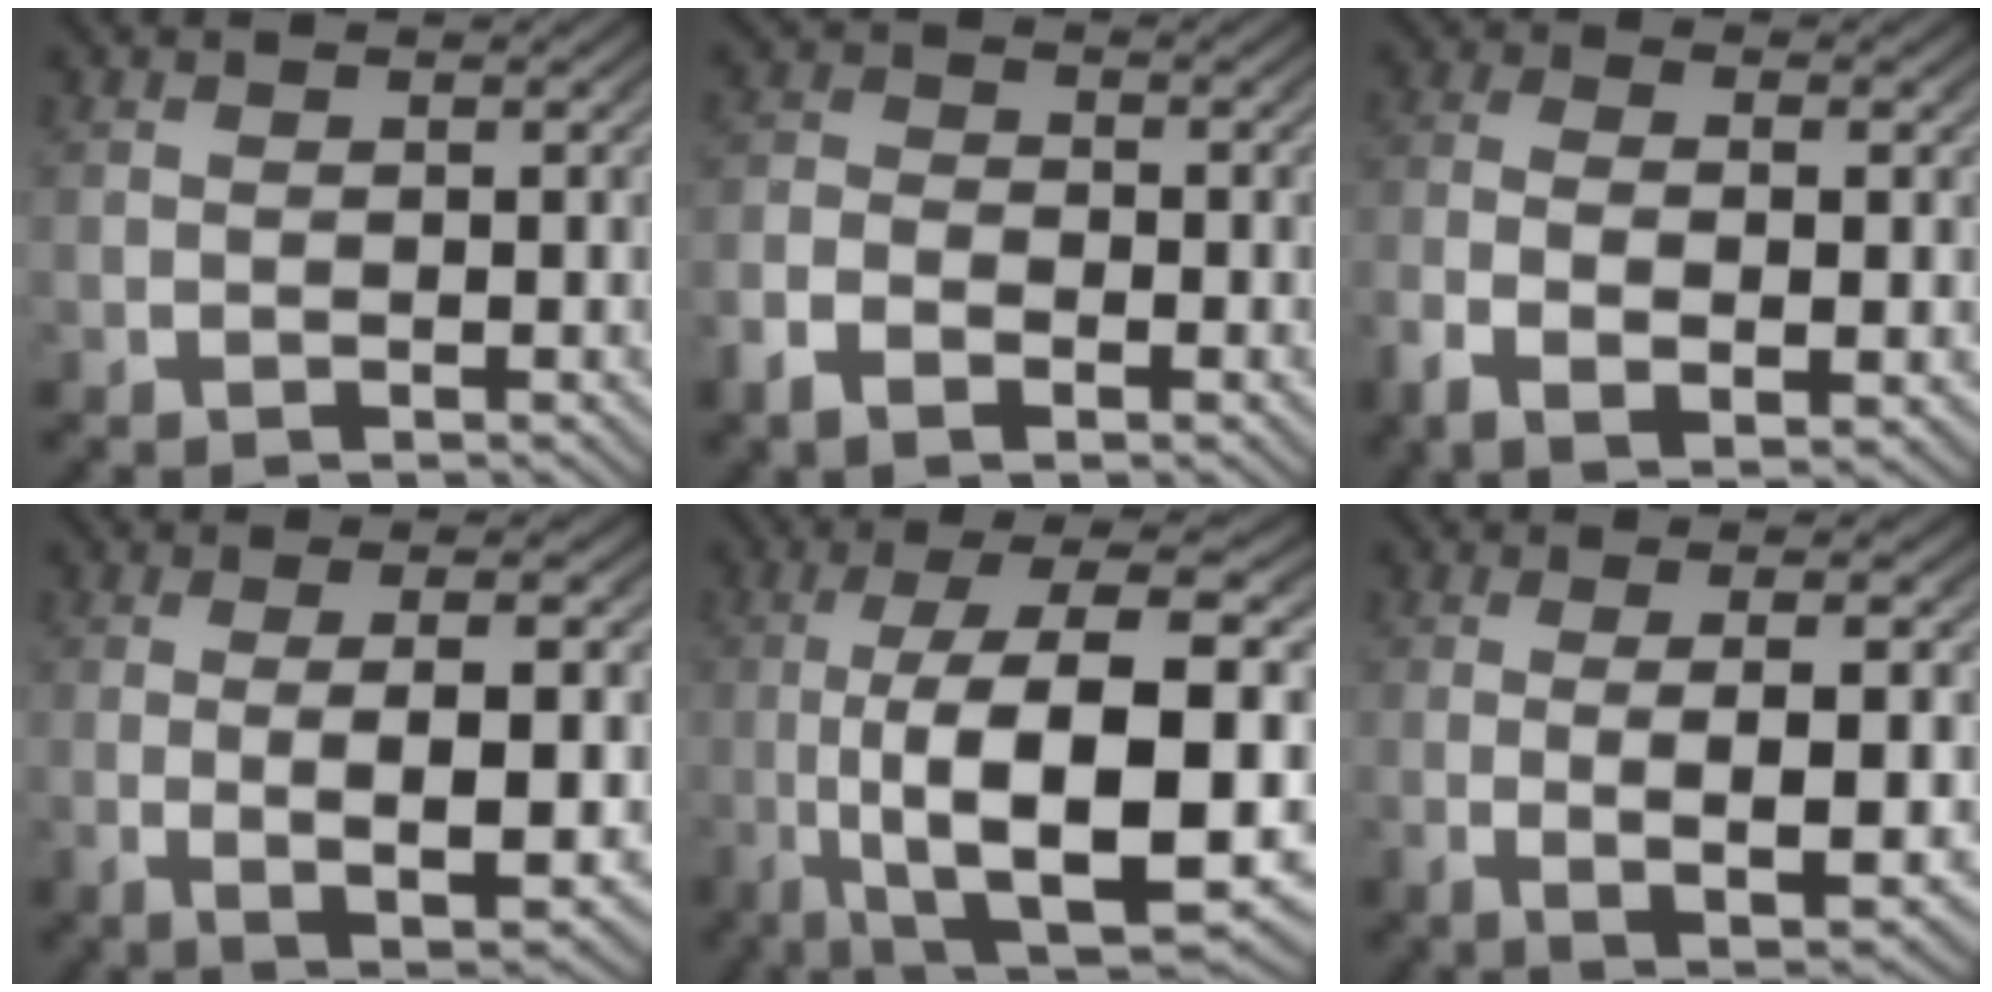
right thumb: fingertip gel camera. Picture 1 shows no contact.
{"total": 2.9, "force": [-1.5, 1.9, 1.6], "torque": [-0.031, -0.006, -0.032]}
{"total": 5.0, "force": [-1.1, 2.2, 4.3], "torque": [-0.098, -0.010, -0.011]}
{"total": 6.6, "force": [-0.4, 2.2, 6.2], "torque": [-0.129, -0.018, 0.007]}
{"total": 15.1, "force": [-1.5, 6.9, 13.3], "torque": [-0.265, -0.047, 0.002]}
{"total": 6.0, "force": [-0.4, 1.8, 5.7], "torque": [-0.116, -0.015, 0.005]}